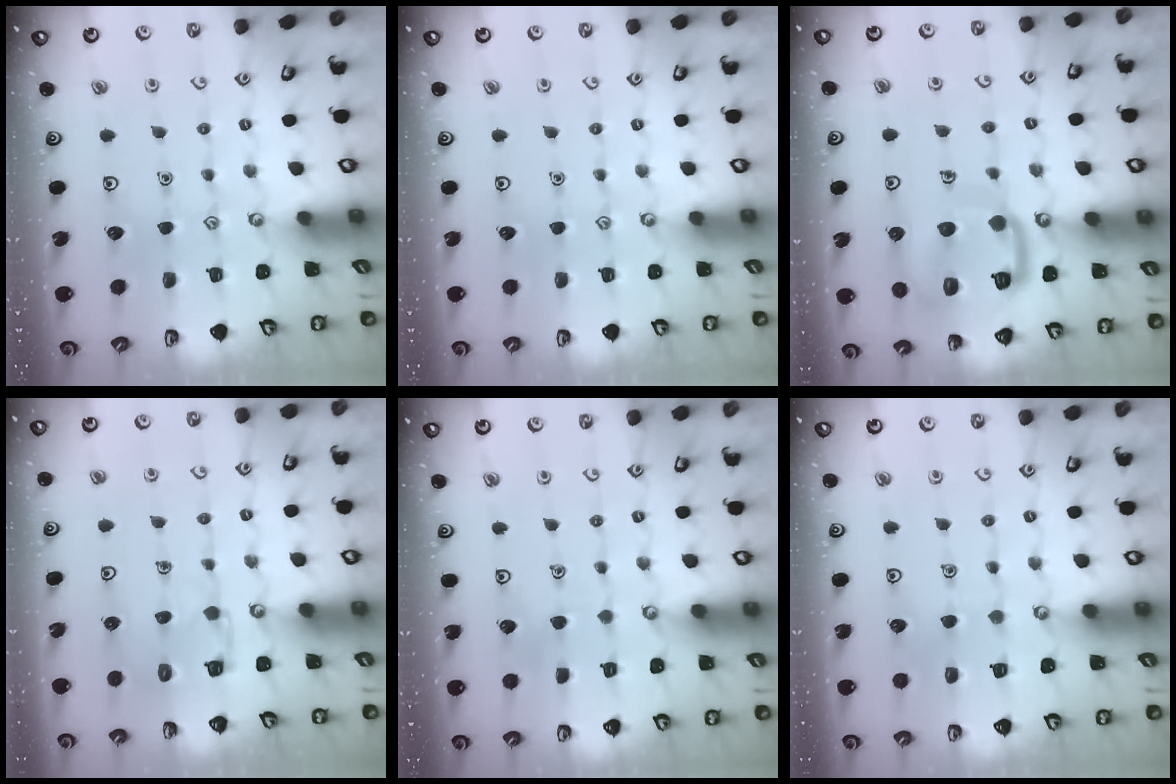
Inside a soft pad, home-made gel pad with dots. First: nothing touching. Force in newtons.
{"total": 0.0}
{"total": 13.1, "press": 13.1, "slide": 1.1}
{"total": 4.6, "press": 4.5, "slide": 0.4}
{"total": 2.4, "press": 2.4, "slide": 0.1}
{"total": 4.7, "press": 4.6, "slide": 0.4}